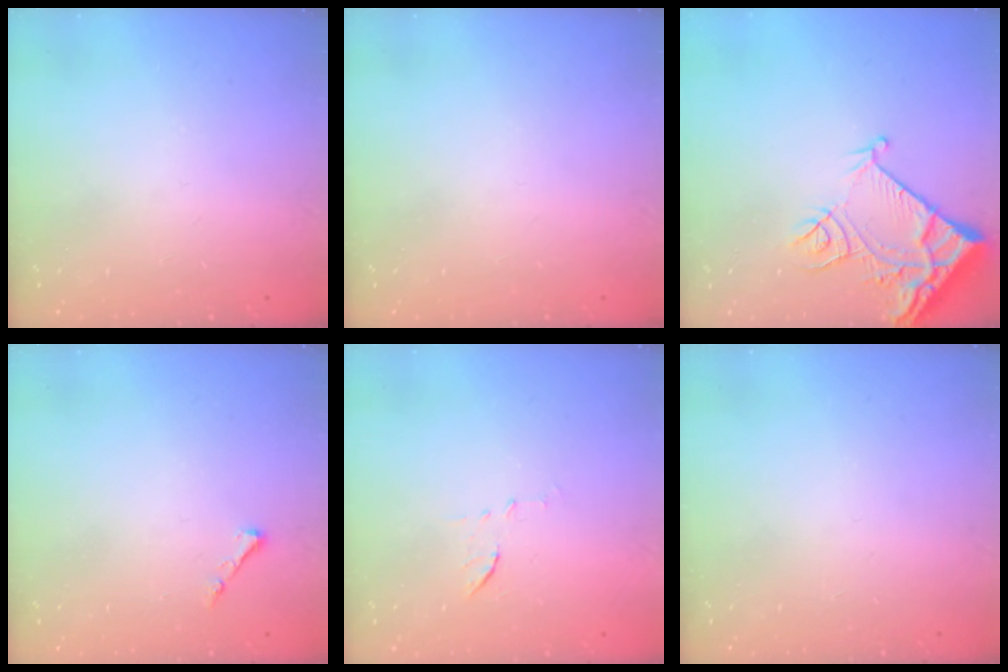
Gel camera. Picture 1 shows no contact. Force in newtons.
{"total": 0.0}
{"total": 12.6, "press": 12.5, "slide": 1.5}
{"total": 3.3, "press": 3.3, "slide": 0.6}
{"total": 5.7, "press": 5.6, "slide": 1.3}
{"total": 0.0}